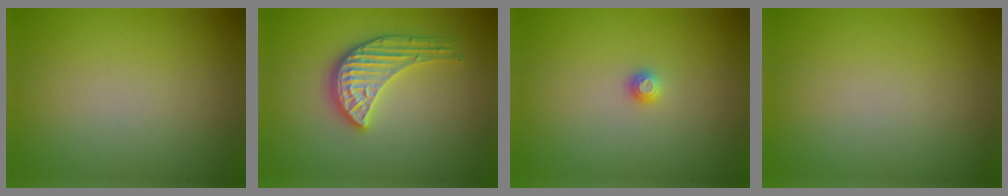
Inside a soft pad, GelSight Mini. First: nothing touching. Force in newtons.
{"total": 3.9, "press": 3.5, "slide": 1.7}
{"total": 0.8, "press": 0.8, "slide": 0.1}
{"total": 0.0}